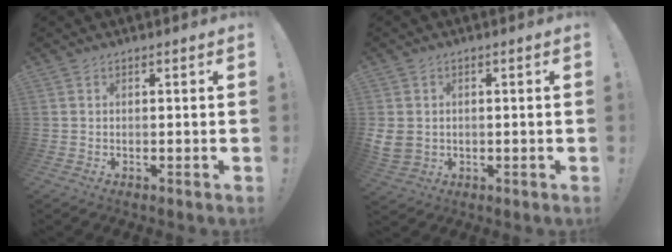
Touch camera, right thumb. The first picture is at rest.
{"total": 4.9, "force": [0.5, 4.3, 2.4], "torque": [-0.043, -0.006, 0.013]}